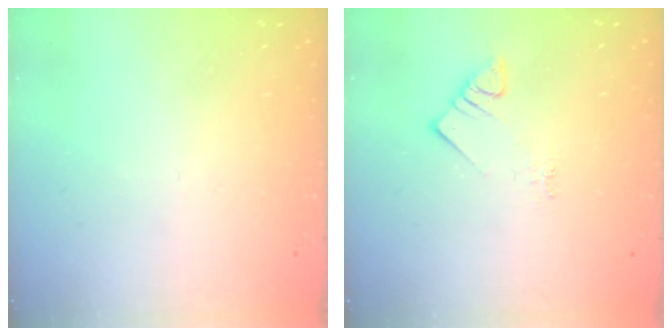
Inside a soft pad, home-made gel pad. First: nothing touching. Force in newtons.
{"total": 4.0, "press": 3.9, "slide": 0.3}